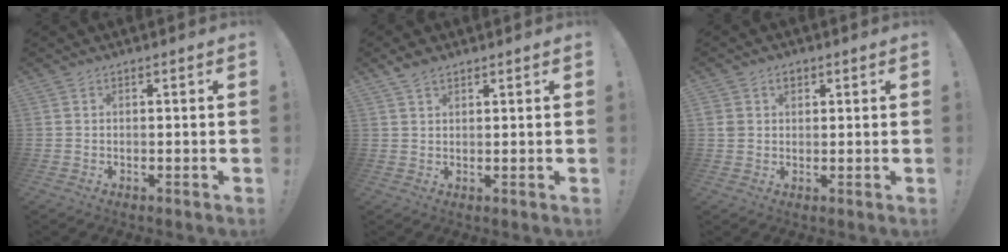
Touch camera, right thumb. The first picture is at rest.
{"total": 3.1, "force": [2.3, 1.4, 1.5], "torque": [-0.023, -0.007, 0.043]}
{"total": 3.6, "force": [1.2, 2.9, 1.7], "torque": [-0.022, -0.001, 0.022]}